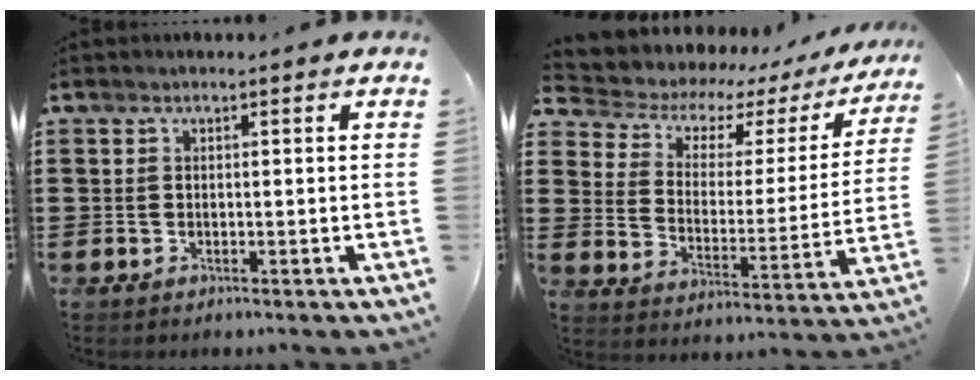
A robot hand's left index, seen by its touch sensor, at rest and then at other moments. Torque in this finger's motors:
{"motor_torque": [2.14, 0.00, 0.04, -0.12]}